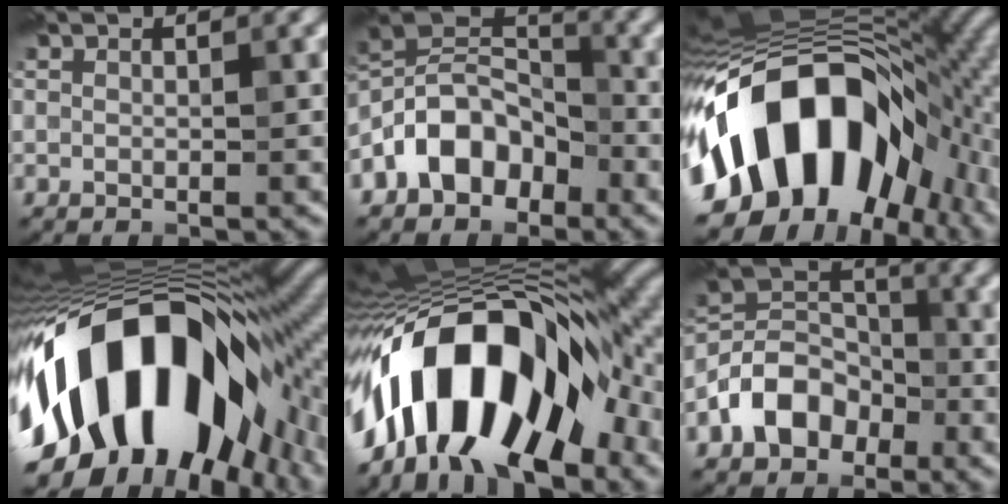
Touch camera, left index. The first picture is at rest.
{"total": 6.8, "force": [-4.1, 4.1, 3.6], "torque": [-0.050, 0.014, -0.092]}
{"total": 18.4, "force": [-5.3, 11.4, 13.4], "torque": [-0.223, 0.003, -0.101]}
{"total": 18.2, "force": [-5.0, 10.2, 14.2], "torque": [-0.240, -0.017, -0.087]}
{"total": 15.7, "force": [-6.0, 7.0, 12.7], "torque": [-0.194, 0.024, -0.114]}
{"total": 5.9, "force": [-3.5, 3.9, 2.9], "torque": [-0.041, 0.007, -0.075]}